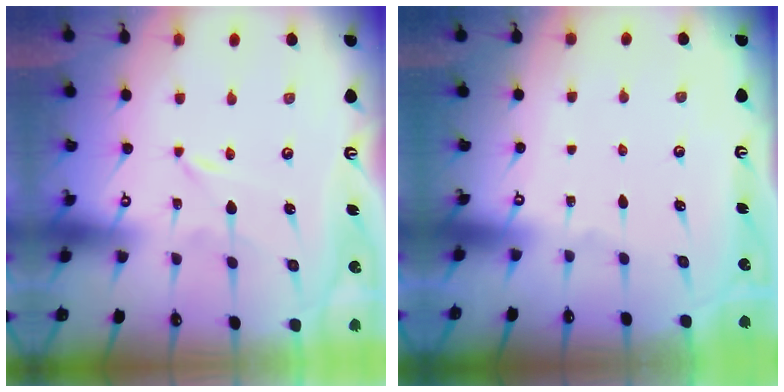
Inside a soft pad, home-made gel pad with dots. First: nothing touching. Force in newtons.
{"total": 0.0}